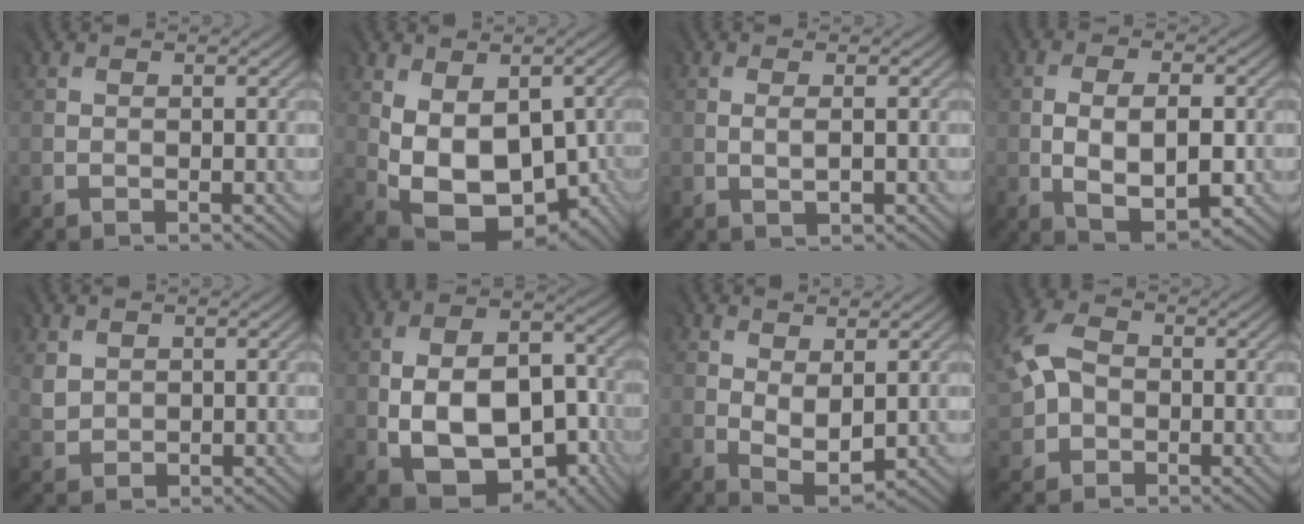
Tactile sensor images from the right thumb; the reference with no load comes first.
{"total": 12.3, "force": [-1.0, 7.7, 9.5], "torque": [-0.175, -0.036, 0.004]}
{"total": 1.0, "force": [-0.2, 0.2, 0.9], "torque": [-0.020, -0.002, 0.001]}
{"total": 7.7, "force": [-1.2, 4.2, 6.3], "torque": [-0.118, -0.013, -0.014]}
{"total": 2.3, "force": [1.2, 1.8, 0.7], "torque": [-0.026, -0.003, 0.027]}
{"total": 13.6, "force": [-3.4, 8.7, 9.9], "torque": [-0.179, -0.019, -0.051]}
{"total": 4.1, "force": [0.8, 2.3, 3.3], "torque": [-0.074, -0.009, 0.023]}
{"total": 6.9, "force": [0.6, 5.2, 4.4], "torque": [-0.130, 0.012, 0.001]}